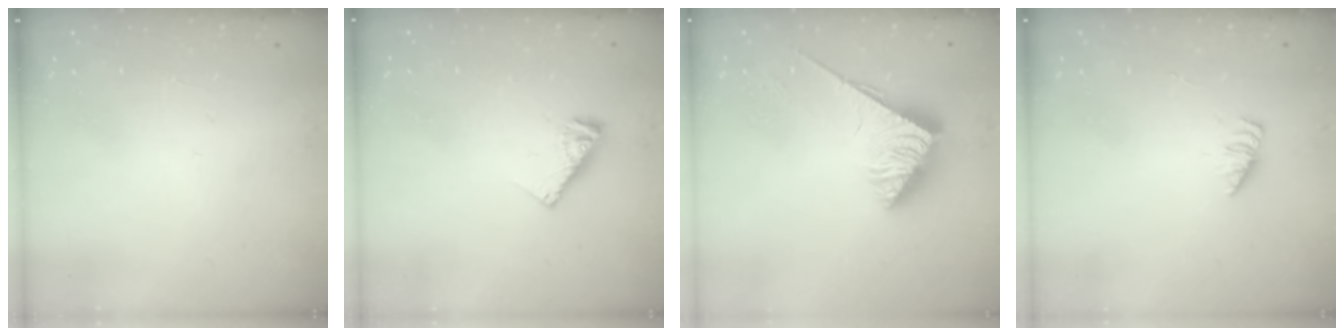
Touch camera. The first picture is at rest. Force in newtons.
{"total": 7.2, "press": 7.2, "slide": 0.6}
{"total": 3.7, "press": 3.6, "slide": 0.6}
{"total": 1.3, "press": 1.3, "slide": 0.2}